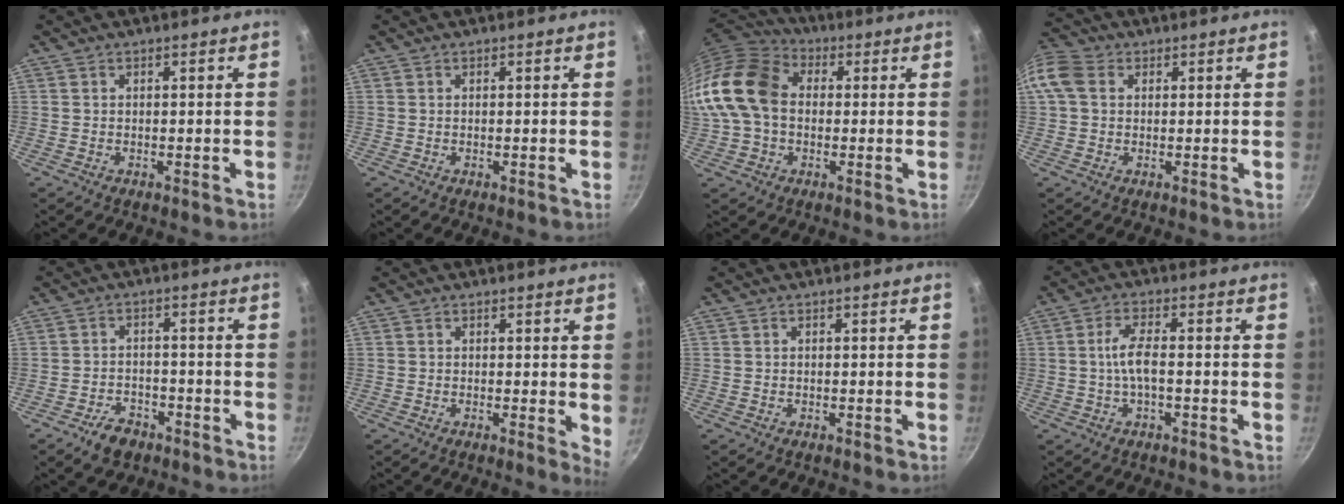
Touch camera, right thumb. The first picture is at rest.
{"total": 0.0}
{"total": 18.3, "force": [0.9, 13.5, 12.3], "torque": [-0.234, 0.039, 0.004]}
{"total": 9.5, "force": [2.2, 7.4, 5.6], "torque": [-0.122, 0.020, 0.028]}
{"total": 5.4, "force": [-3.6, 3.2, 2.3], "torque": [-0.032, 0.029, -0.057]}
{"total": 3.0, "force": [0.4, 1.1, 2.7], "torque": [-0.028, -0.005, 0.003]}
{"total": 0.0}
{"total": 5.0, "force": [-0.7, 1.5, 4.7], "torque": [-0.103, 0.015, -0.019]}